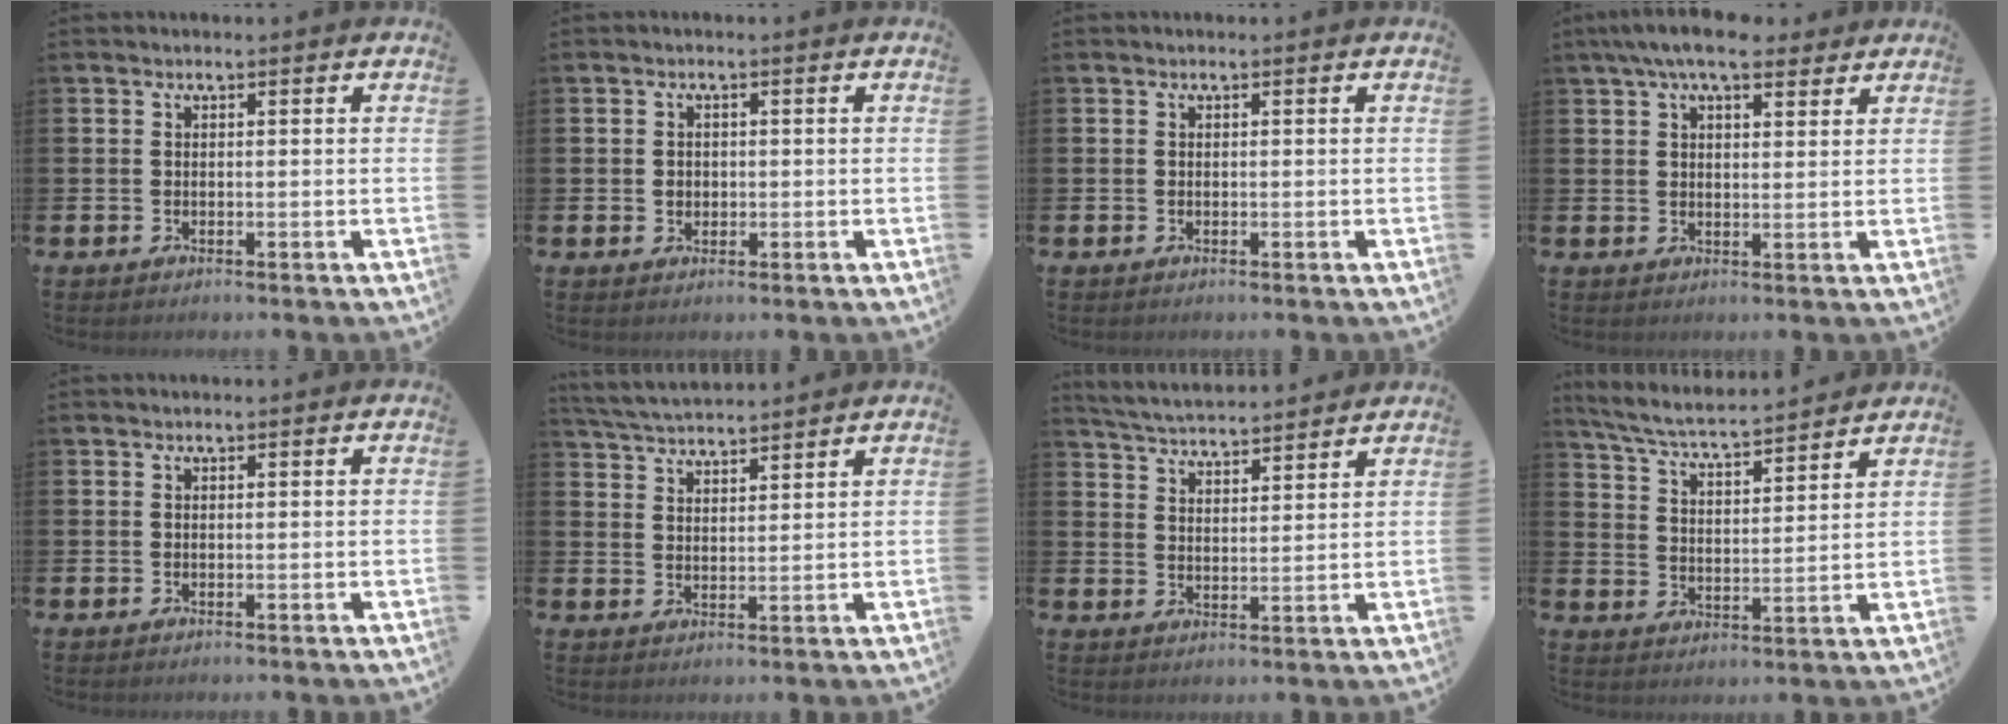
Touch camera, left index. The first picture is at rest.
{"total": 1.4, "force": [0.2, 1.3, 0.5], "torque": [0.001, 0.005, 0.000]}
{"total": 0.0}
{"total": 6.7, "force": [5.6, 2.0, 3.1], "torque": [-0.066, -0.012, 0.101]}
{"total": 0.0}
{"total": 4.4, "force": [4.3, 0.3, 0.5], "torque": [-0.027, -0.019, 0.079]}
{"total": 4.8, "force": [4.8, 0.2, 0.2], "torque": [-0.024, -0.031, 0.085]}
{"total": 5.6, "force": [5.4, 0.2, 1.5], "torque": [-0.055, -0.039, 0.090]}